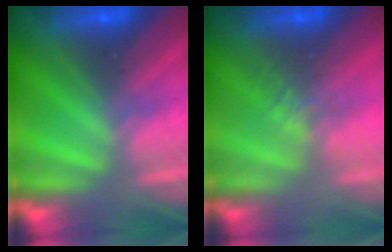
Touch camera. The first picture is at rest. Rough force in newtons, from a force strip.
{"total": 2.2}